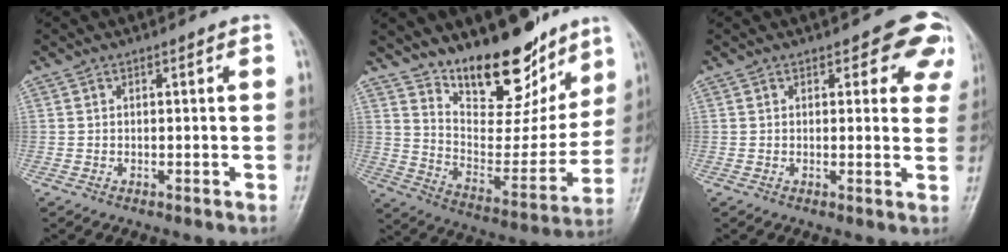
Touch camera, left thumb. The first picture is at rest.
{"total": 19.9, "force": [14.6, 8.3, 10.8], "torque": [-0.105, -0.096, 0.239]}
{"total": 7.2, "force": [4.8, 3.7, 3.9], "torque": [0.001, -0.020, 0.039]}